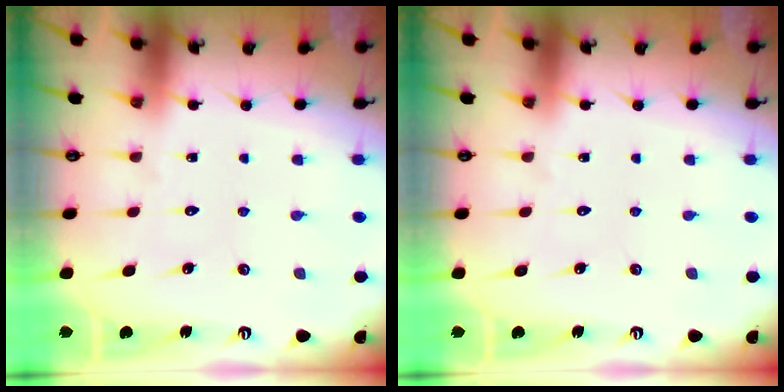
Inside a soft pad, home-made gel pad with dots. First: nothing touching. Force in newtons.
{"total": 0.0}